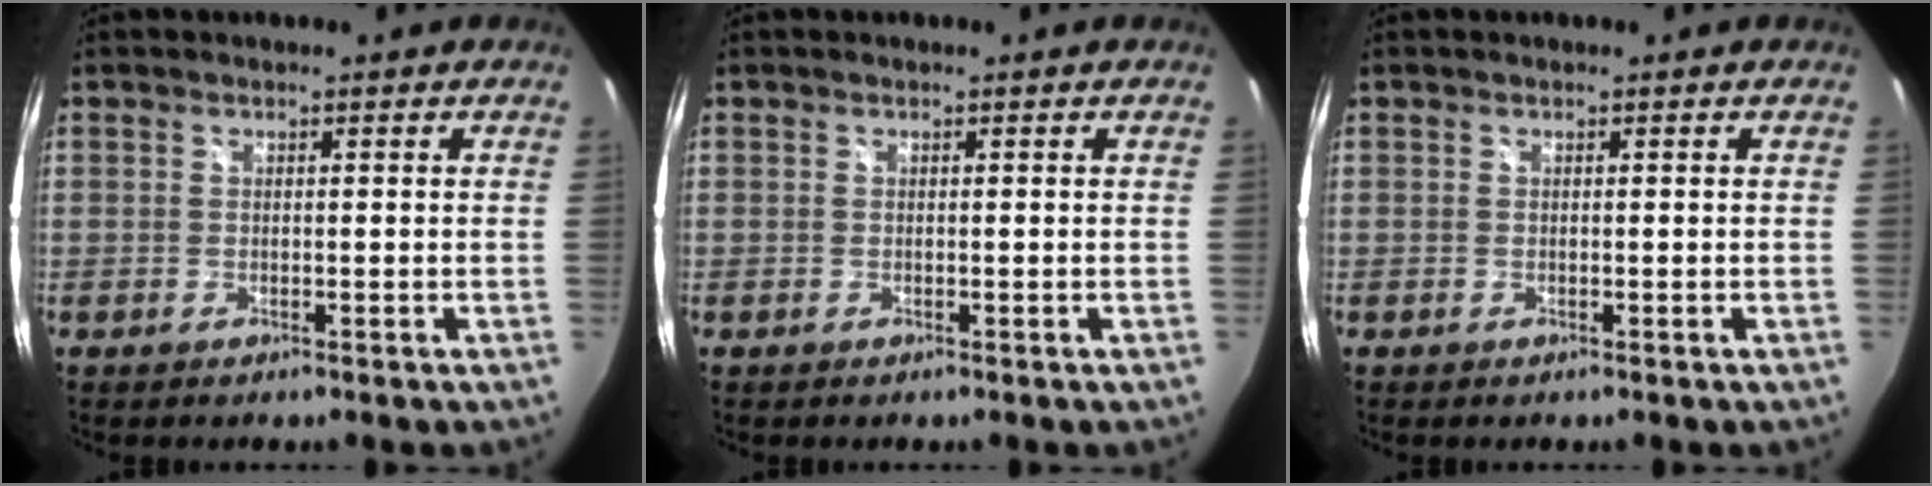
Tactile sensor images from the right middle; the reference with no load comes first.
{"total": 0.0}
{"total": 0.0}